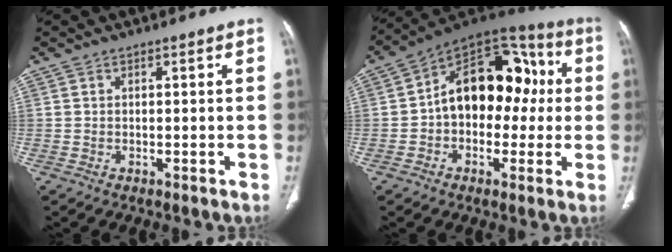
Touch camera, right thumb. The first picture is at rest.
{"total": 18.8, "force": [0.8, 12.6, 14.0], "torque": [-0.157, 0.053, 0.001]}